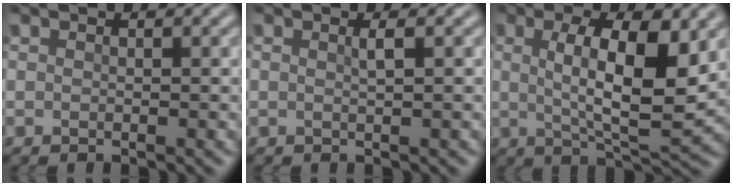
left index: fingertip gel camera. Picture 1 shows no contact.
{"total": 0.9, "force": [0.1, 0.2, 0.9], "torque": [-0.015, 0.002, -0.003]}
{"total": 8.9, "force": [1.2, 2.9, 8.3], "torque": [-0.135, -0.006, 0.019]}